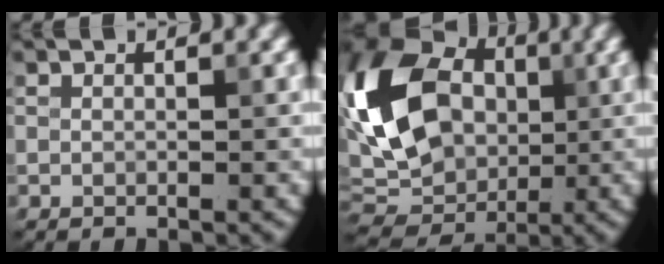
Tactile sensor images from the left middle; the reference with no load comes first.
{"total": 14.8, "force": [2.0, 10.8, 9.9], "torque": [-0.198, 0.020, 0.024]}